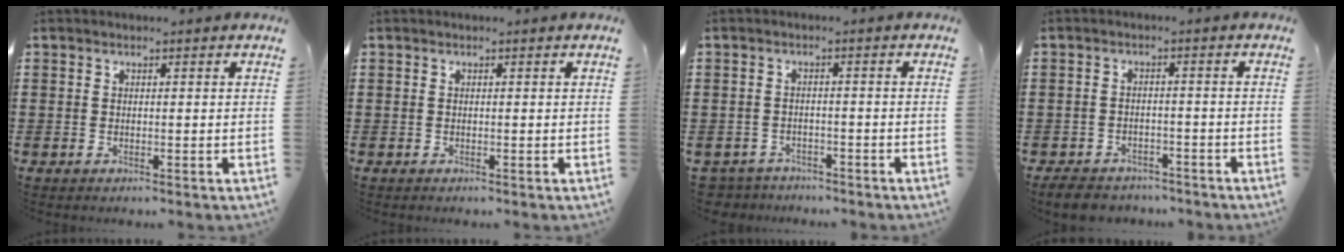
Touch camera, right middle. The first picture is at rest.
{"total": 0.0}
{"total": 2.6, "force": [-2.5, 0.5, -0.3], "torque": [-0.006, -0.001, -0.058]}
{"total": 3.2, "force": [-3.1, 0.8, 0.1], "torque": [-0.008, 0.004, -0.067]}